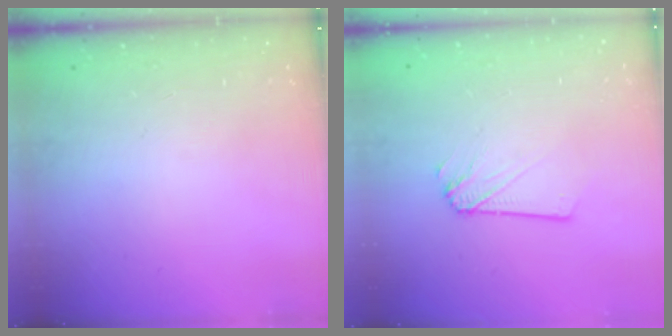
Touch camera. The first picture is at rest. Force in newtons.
{"total": 2.3, "press": 2.3, "slide": 0.2}